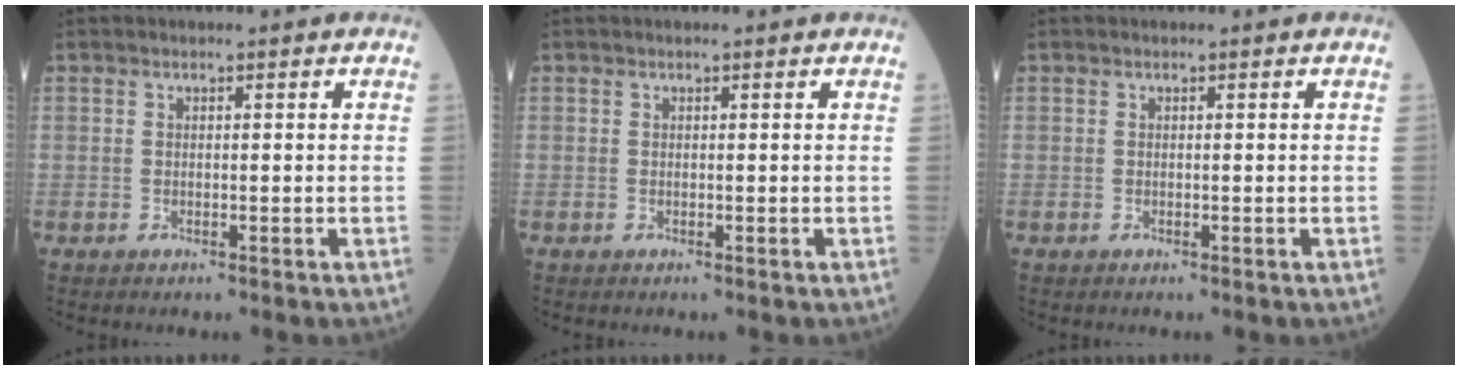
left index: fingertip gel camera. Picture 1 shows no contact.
{"total": 0.0}
{"total": 0.0}